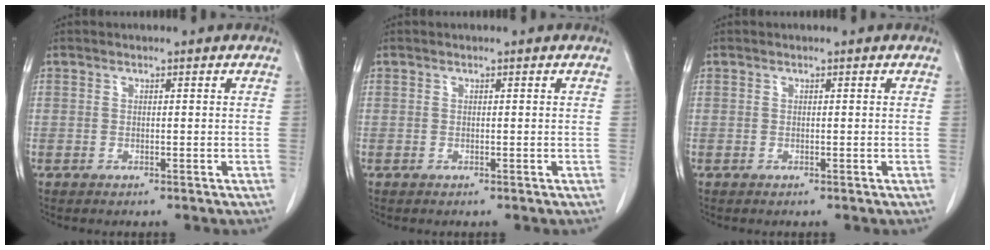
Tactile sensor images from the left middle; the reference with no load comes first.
{"total": 0.0}
{"total": 0.0}